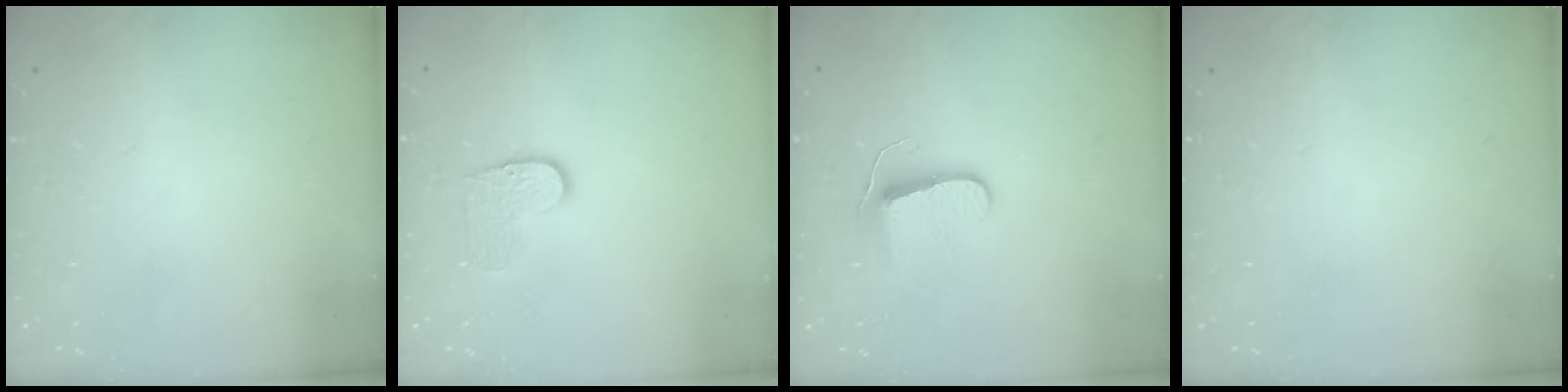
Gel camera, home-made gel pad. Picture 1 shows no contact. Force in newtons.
{"total": 6.1, "press": 6.1, "slide": 0.4}
{"total": 7.2, "press": 7.2, "slide": 0.7}
{"total": 0.0}